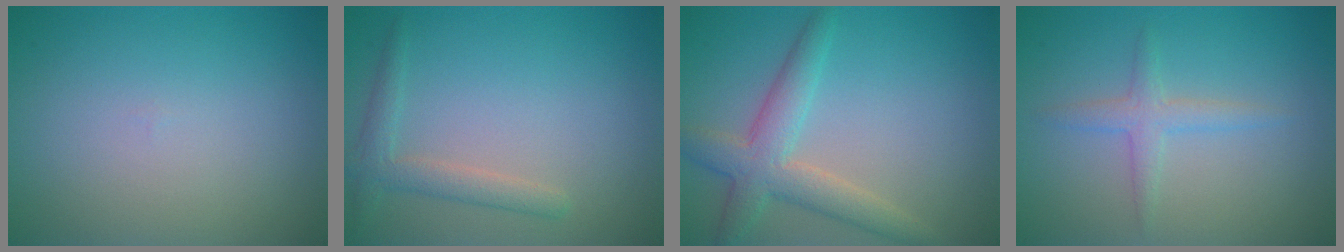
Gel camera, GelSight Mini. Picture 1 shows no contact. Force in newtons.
{"total": 2.3, "press": 2.2, "slide": 0.2}
{"total": 4.3, "press": 4.3, "slide": 0.2}
{"total": 1.9, "press": 1.9, "slide": 0.1}